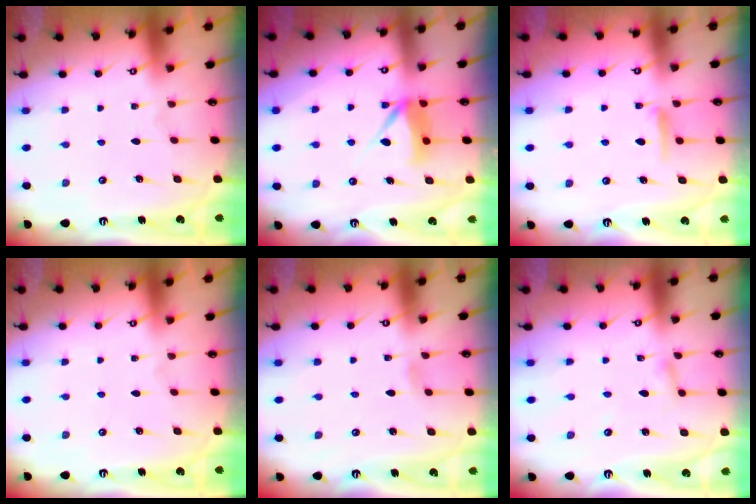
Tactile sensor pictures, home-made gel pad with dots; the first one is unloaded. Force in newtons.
{"total": 7.9, "press": 7.9, "slide": 0.1}
{"total": 6.5, "press": 6.5, "slide": 0.7}
{"total": 0.0}
{"total": 2.6, "press": 2.6, "slide": 0.3}
{"total": 2.0, "press": 2.0, "slide": 0.2}